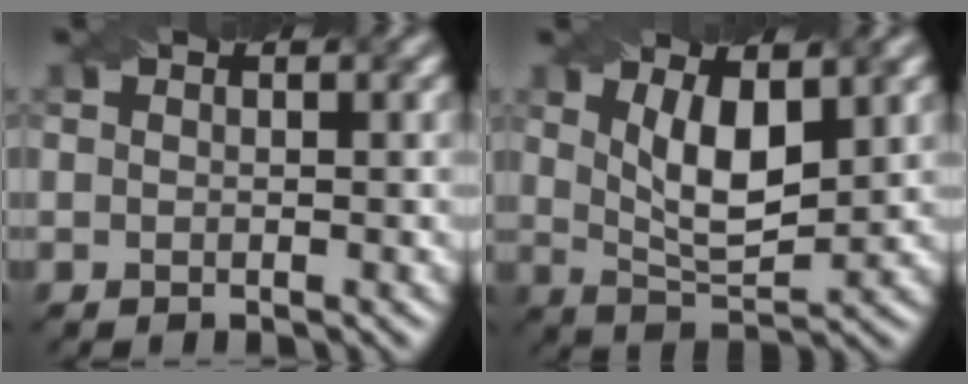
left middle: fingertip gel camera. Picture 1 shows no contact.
{"total": 5.2, "force": [1.7, 1.9, 4.5], "torque": [-0.091, -0.009, 0.036]}